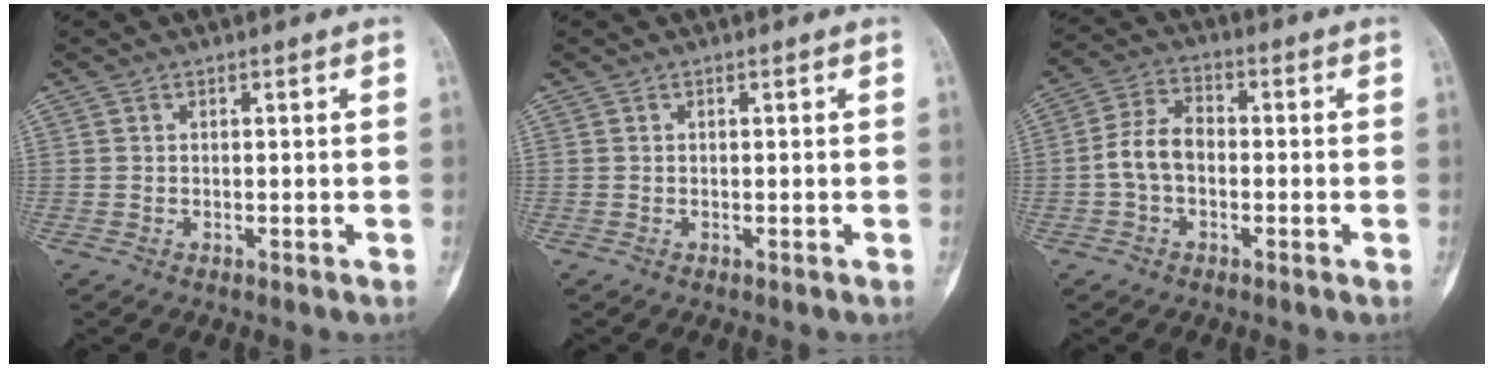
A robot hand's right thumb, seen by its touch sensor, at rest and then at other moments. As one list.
[{"total": 0.0}, {"total": 6.9, "force": [-1.2, 4.5, 5.0], "torque": [-0.091, 0.026, -0.032]}]